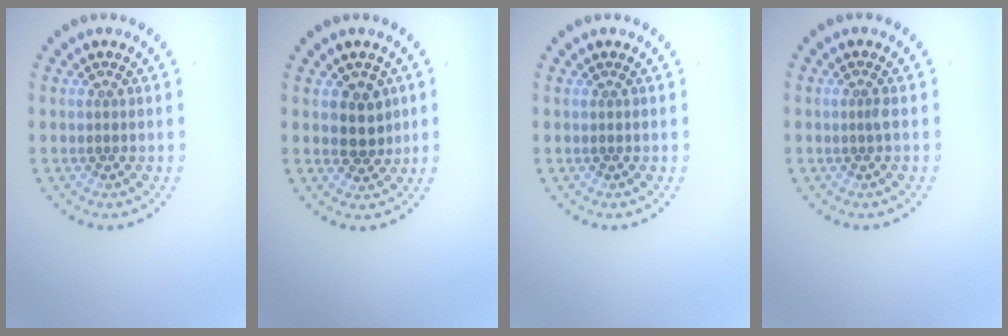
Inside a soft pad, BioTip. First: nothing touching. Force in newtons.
{"total": 2.7, "press": 2.5, "slide": 1.1}
{"total": 0.0}
{"total": 0.6, "press": 0.4, "slide": 0.5}